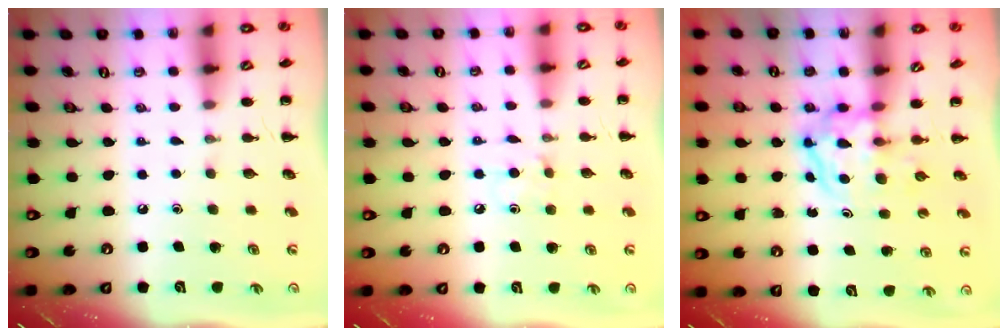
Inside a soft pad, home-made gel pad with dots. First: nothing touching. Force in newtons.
{"total": 5.3, "press": 5.1, "slide": 1.3}
{"total": 3.9, "press": 3.9, "slide": 0.4}